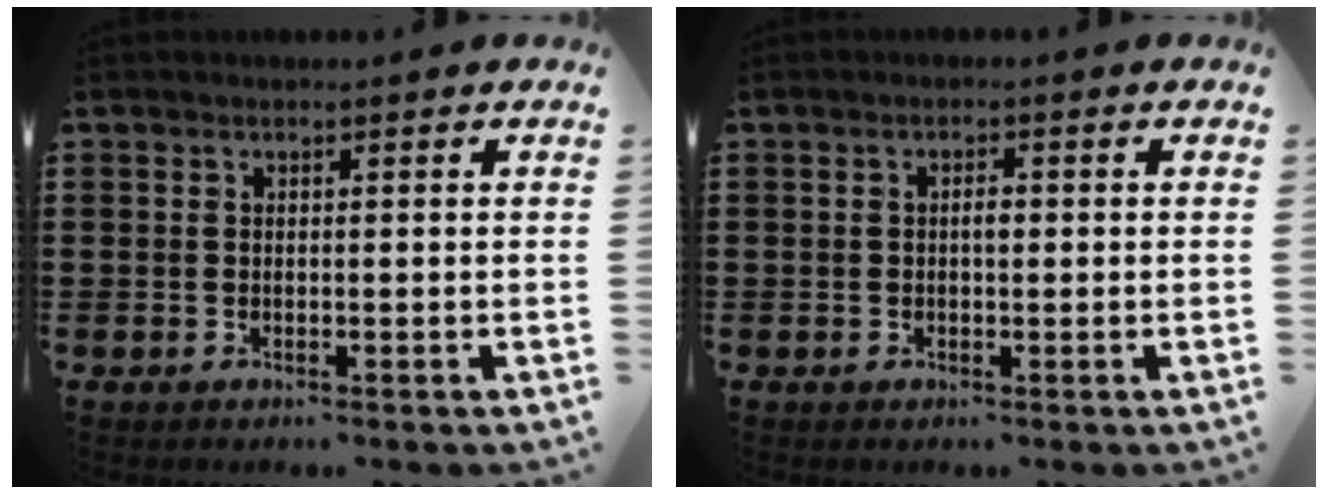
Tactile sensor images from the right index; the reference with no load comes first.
{"total": 1.5, "force": [0.0, 0.5, 1.4], "torque": [-0.027, 0.002, -0.002]}